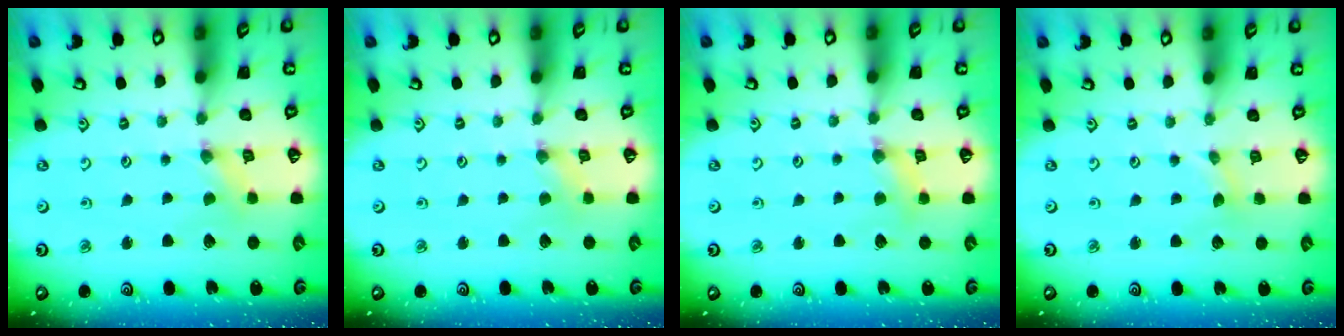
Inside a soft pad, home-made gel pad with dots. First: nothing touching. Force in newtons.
{"total": 0.9, "press": 0.9, "slide": 0.2}
{"total": 5.0, "press": 5.0, "slide": 0.5}
{"total": 0.0}